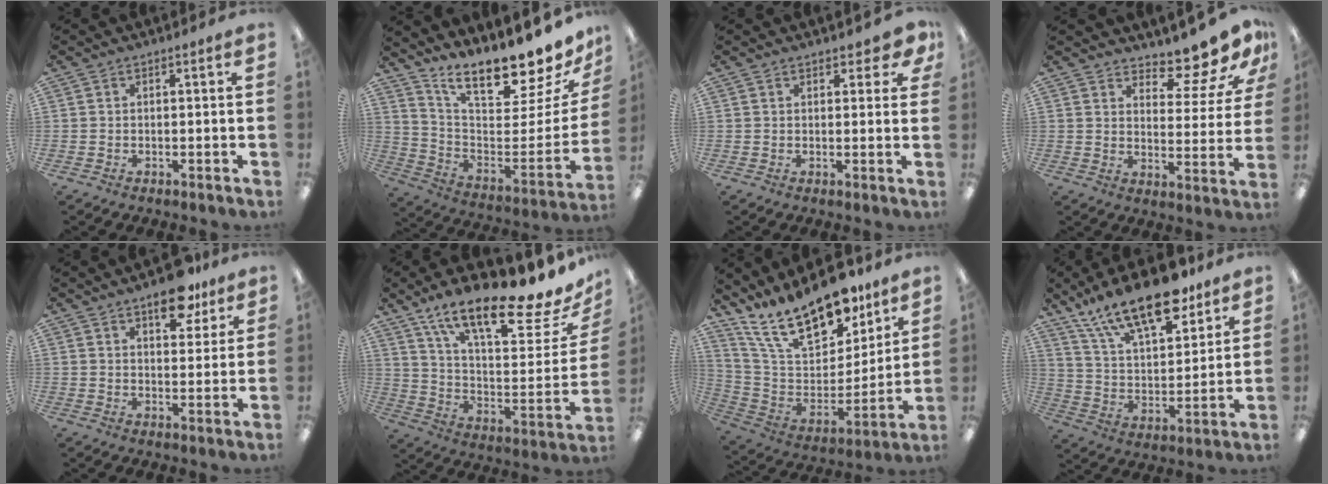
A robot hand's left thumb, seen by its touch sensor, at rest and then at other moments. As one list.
[{"total": 16.0, "force": [13.9, 3.3, 7.2], "torque": [-0.096, -0.131, 0.229]}, {"total": 3.0, "force": [2.1, 1.6, 1.3], "torque": [-0.013, -0.002, 0.036]}, {"total": 10.7, "force": [9.6, 3.0, 3.7], "torque": [-0.052, -0.079, 0.171]}, {"total": 10.3, "force": [7.0, 4.5, 6.0], "torque": [-0.061, -0.037, 0.115]}, {"total": 21.4, "force": [16.1, 4.9, 13.2], "torque": [-0.196, -0.119, 0.260]}, {"total": 22.2, "force": [17.0, 8.9, 11.2], "torque": [-0.207, -0.114, 0.303]}, {"total": 20.1, "force": [14.7, 7.5, 11.5], "torque": [-0.207, -0.081, 0.256]}]